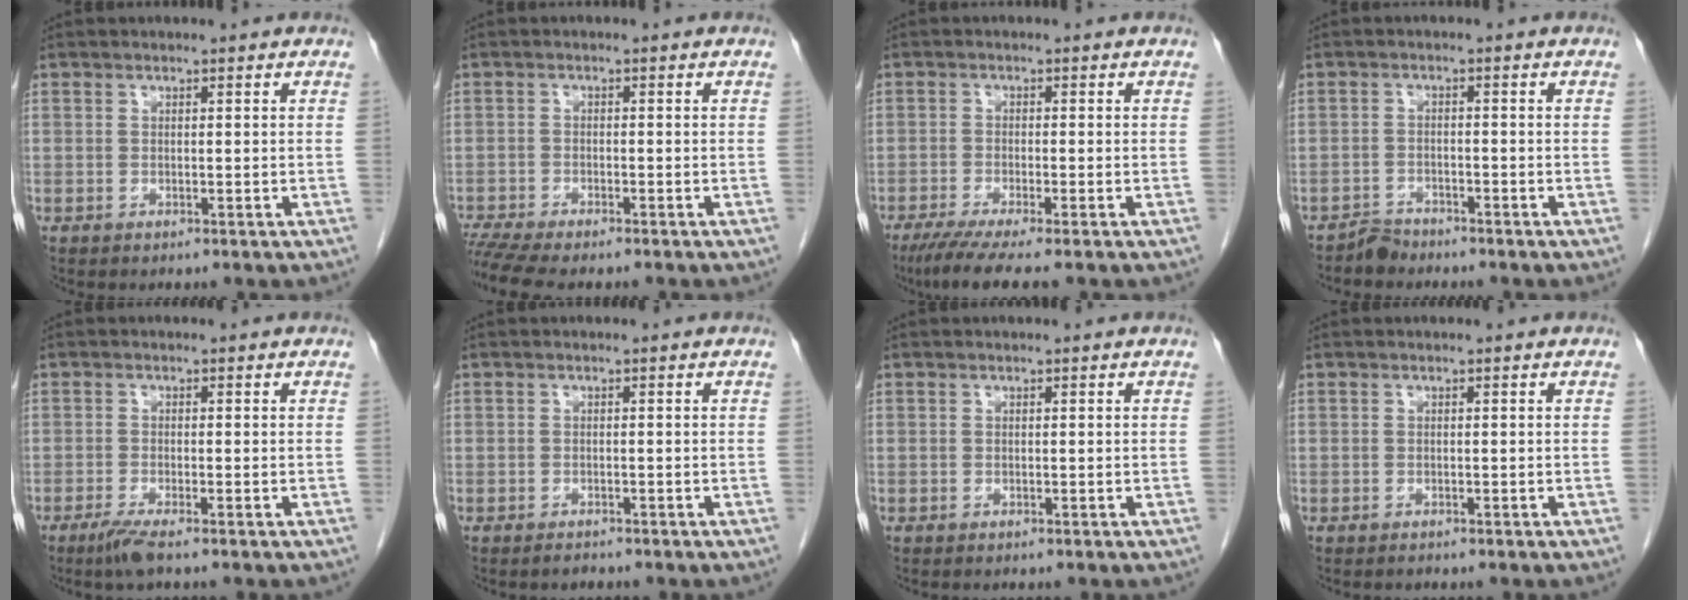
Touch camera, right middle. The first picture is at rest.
{"total": 6.9, "force": [-6.0, 0.7, 3.3], "torque": [-0.053, -0.010, -0.098]}
{"total": 6.5, "force": [-4.9, -0.2, 4.2], "torque": [-0.065, -0.017, -0.082]}
{"total": 2.1, "force": [-2.0, 0.5, -0.4], "torque": [0.005, -0.003, -0.036]}
{"total": 3.3, "force": [-2.3, -0.1, 2.3], "torque": [-0.055, -0.011, -0.049]}
{"total": 0.9, "force": [-0.8, 0.3, 0.2], "torque": [-0.006, -0.001, -0.012]}
{"total": 0.0}
{"total": 0.0}